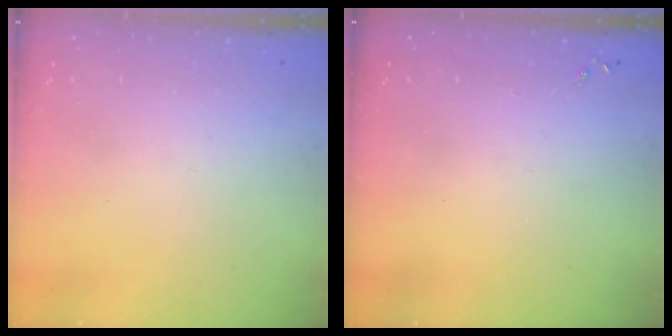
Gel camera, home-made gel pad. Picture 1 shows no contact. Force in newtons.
{"total": 0.0}